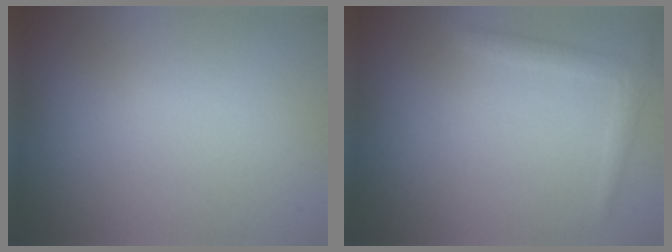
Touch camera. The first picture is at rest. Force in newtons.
{"total": 1.5, "press": 1.5, "slide": 0.1}